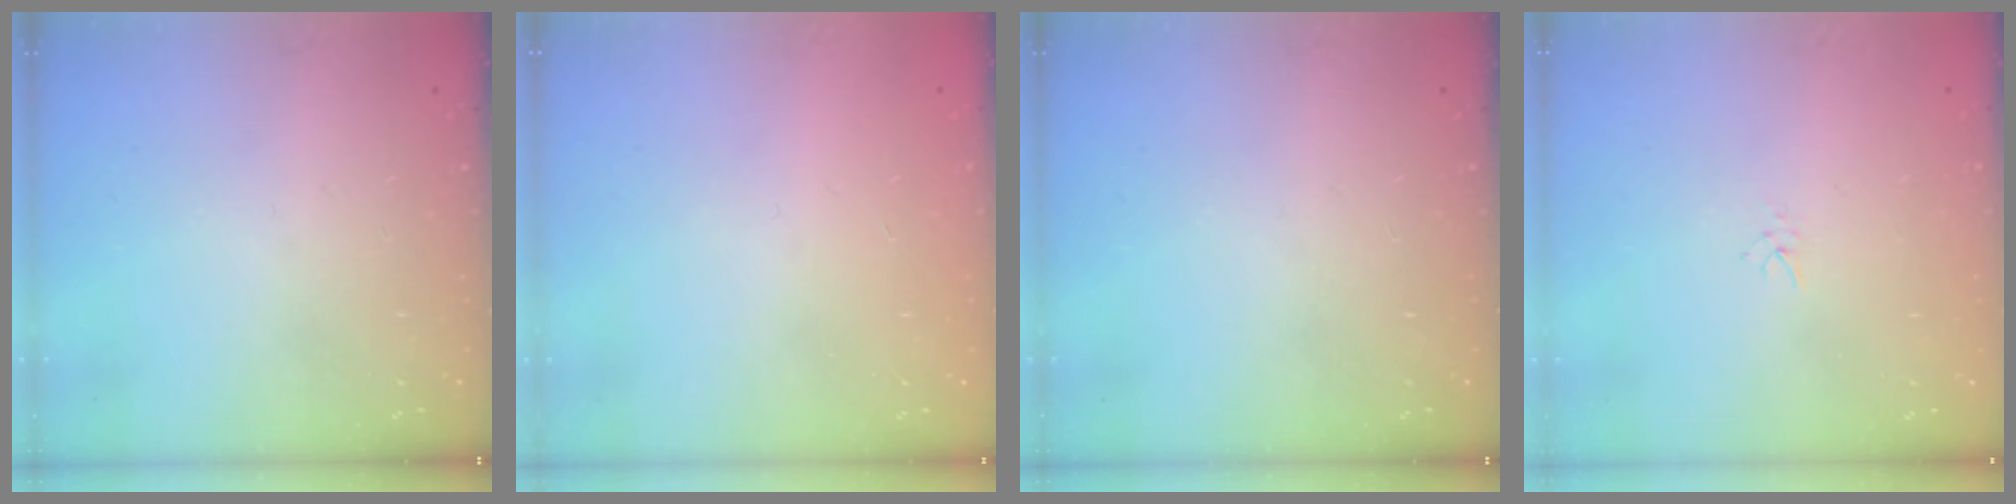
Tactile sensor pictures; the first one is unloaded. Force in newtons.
{"total": 0.8, "press": 0.8, "slide": 0.2}
{"total": 0.0}
{"total": 2.0, "press": 2.0, "slide": 0.3}